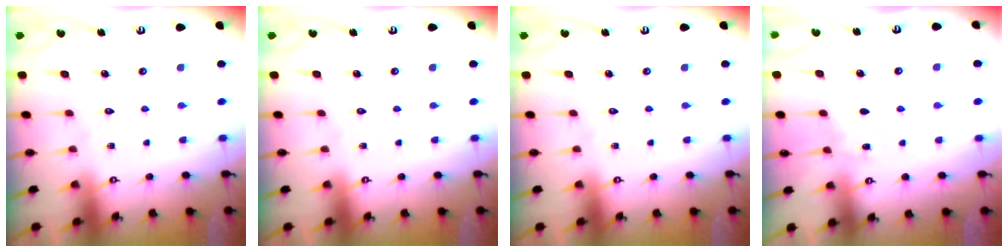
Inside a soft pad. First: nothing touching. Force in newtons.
{"total": 0.0}
{"total": 0.0}
{"total": 4.5, "press": 4.5, "slide": 0.5}